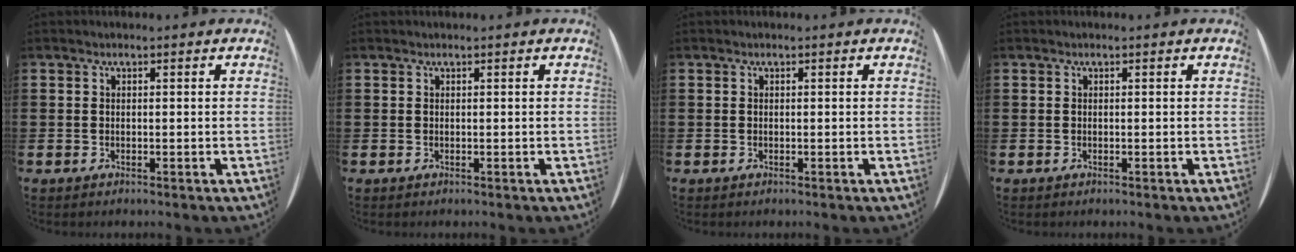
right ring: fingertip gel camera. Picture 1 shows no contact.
{"total": 0.0}
{"total": 0.0}
{"total": 0.0}